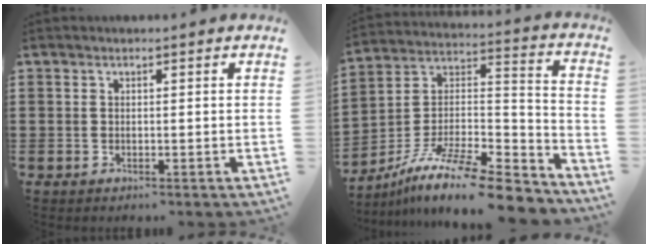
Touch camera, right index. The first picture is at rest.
{"total": 12.0, "force": [-9.4, 2.1, 7.2], "torque": [-0.128, 0.012, -0.179]}